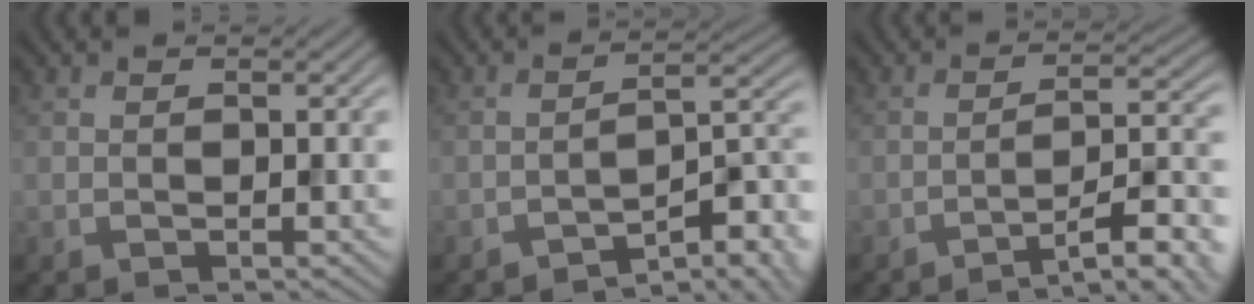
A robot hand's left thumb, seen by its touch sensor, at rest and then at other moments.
{"total": 7.1, "force": [-5.2, 1.8, 4.4], "torque": [-0.052, 0.012, -0.085]}
{"total": 8.8, "force": [-6.1, 1.7, 6.2], "torque": [-0.093, 0.017, -0.094]}